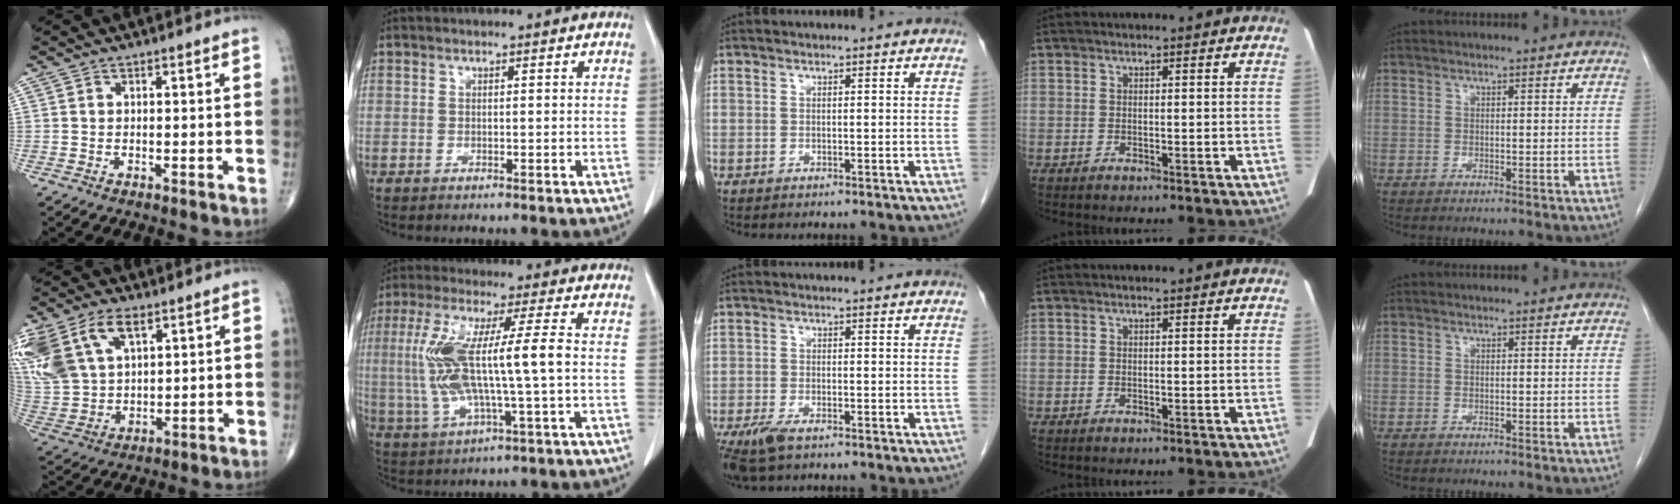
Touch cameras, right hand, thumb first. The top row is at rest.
{"thumb": {"total": 20.1, "force": [9.5, 11.9, 13.1], "torque": [-0.307, 0.006, 0.191]}, "index": {"total": 13.4, "force": [0.0, 1.3, 13.3], "torque": [-0.279, 0.011, 0.001]}, "middle": {"total": 4.6, "force": [-3.0, 1.5, 3.1], "torque": [-0.068, -0.011, -0.053]}}